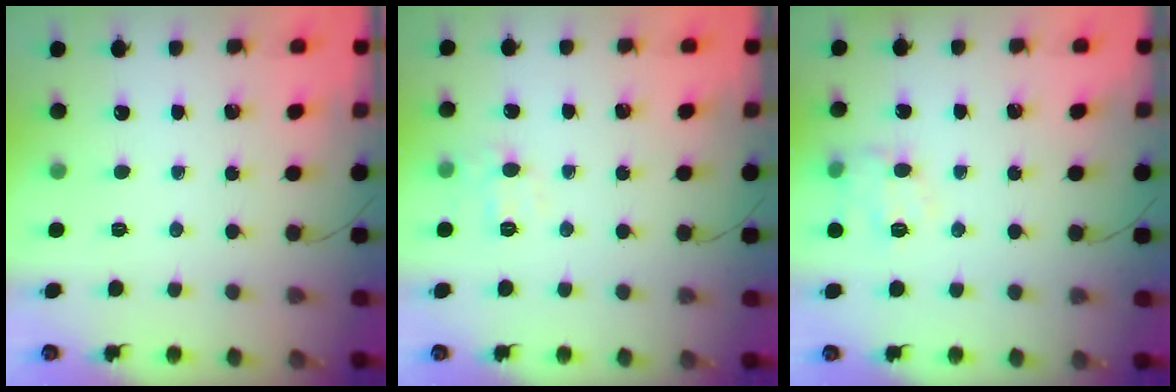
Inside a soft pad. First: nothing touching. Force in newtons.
{"total": 7.2, "press": 7.0, "slide": 1.6}
{"total": 10.6, "press": 10.6, "slide": 0.3}